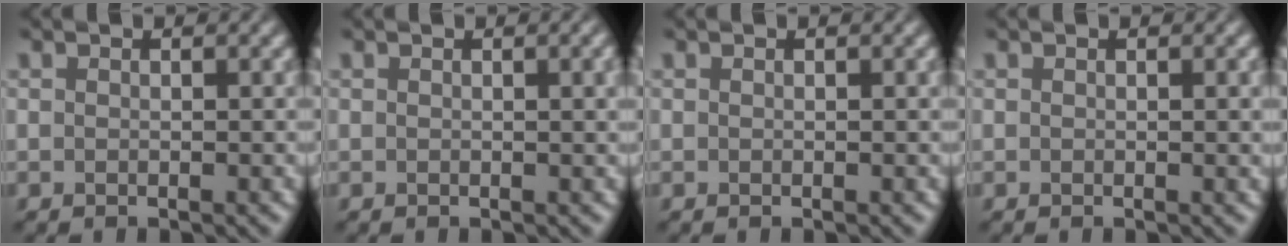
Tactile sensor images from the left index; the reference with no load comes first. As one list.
[{"total": 1.5, "force": [0.3, 0.4, 1.4], "torque": [-0.015, 0.004, 0.003]}, {"total": 0.0}, {"total": 1.0, "force": [0.1, 0.2, 1.0], "torque": [-0.010, 0.001, 0.000]}]